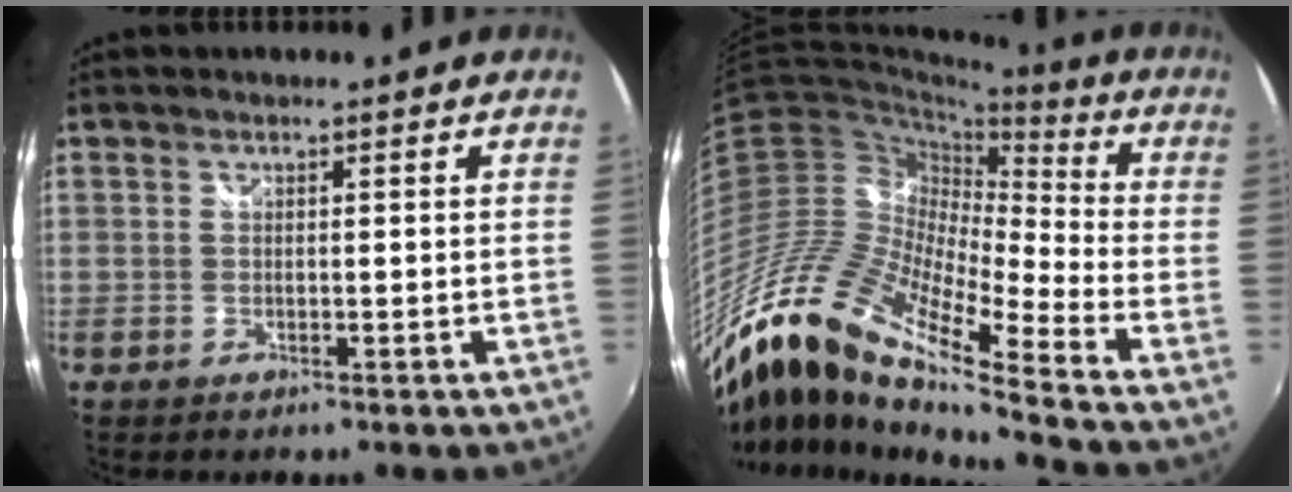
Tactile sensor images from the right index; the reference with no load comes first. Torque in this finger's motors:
{"motor_torque": [-0.59, -1.29, -0.24, -0.19]}